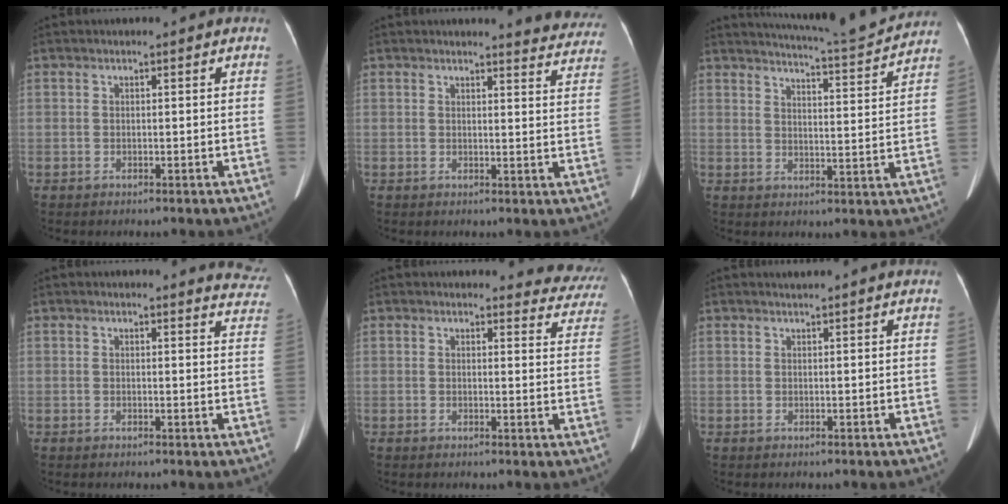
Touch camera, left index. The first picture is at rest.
{"total": 8.9, "force": [8.8, 1.0, 0.9], "torque": [0.016, -0.052, 0.067]}
{"total": 12.0, "force": [11.6, -1.1, 2.9], "torque": [-0.054, -0.021, 0.154]}
{"total": 5.9, "force": [5.9, 0.9, -0.1], "torque": [0.025, -0.045, 0.026]}
{"total": 8.2, "force": [7.9, 2.0, -0.2], "torque": [0.042, -0.045, 0.049]}
{"total": 2.1, "force": [2.0, -0.4, 0.5], "torque": [-0.011, 0.009, 0.027]}